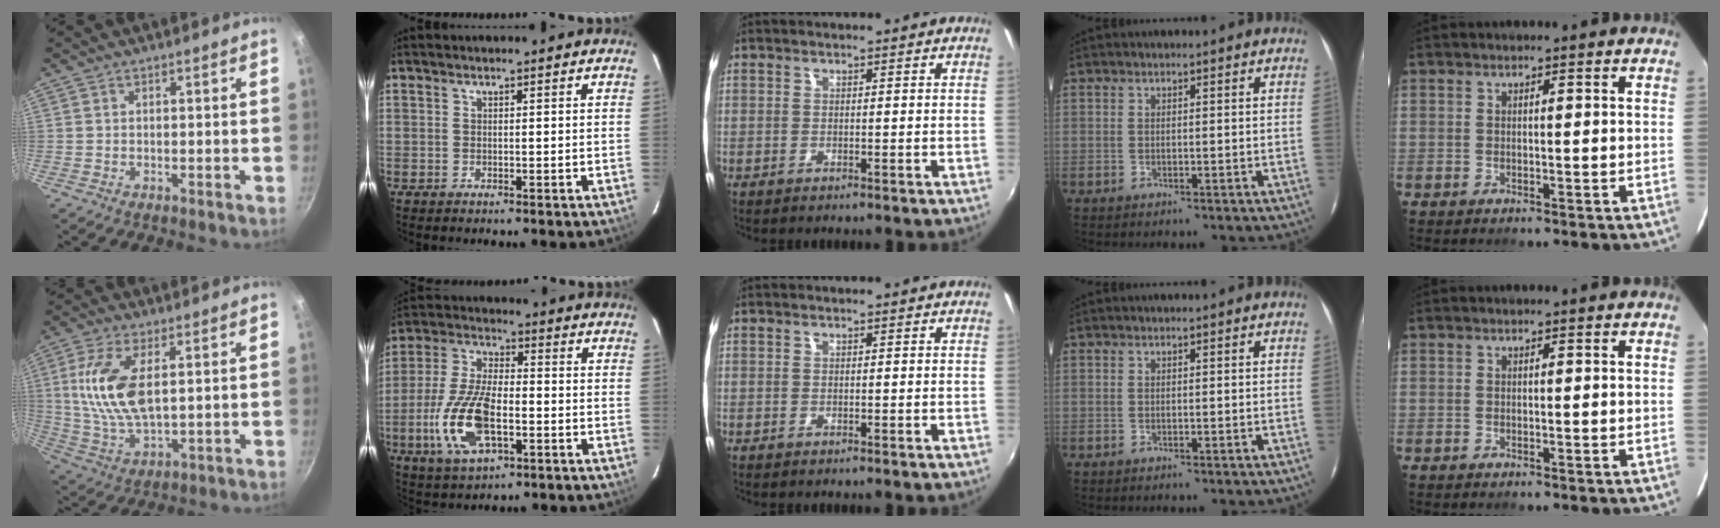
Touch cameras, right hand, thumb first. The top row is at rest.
{"thumb": {"total": 13.0, "force": [2.6, 6.2, 11.1], "torque": [-0.220, -0.008, 0.056]}, "index": {"total": 15.2, "force": [-4.7, 6.7, 12.8], "torque": [-0.277, -0.007, -0.087]}}